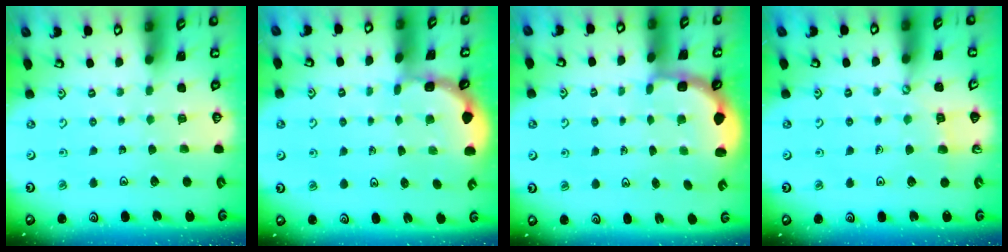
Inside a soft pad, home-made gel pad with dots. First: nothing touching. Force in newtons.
{"total": 1.7, "press": 1.7, "slide": 0.1}
{"total": 2.9, "press": 2.3, "slide": 1.7}
{"total": 5.0, "press": 5.0, "slide": 0.6}